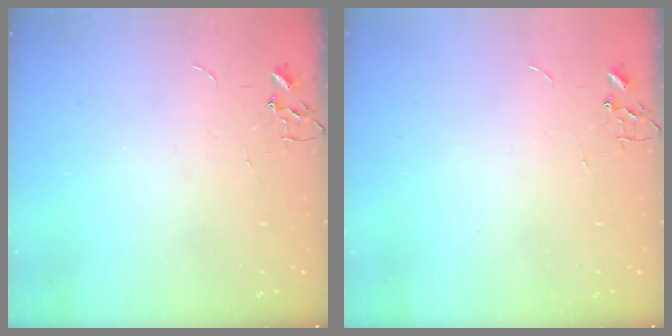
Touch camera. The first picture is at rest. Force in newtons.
{"total": 0.0}